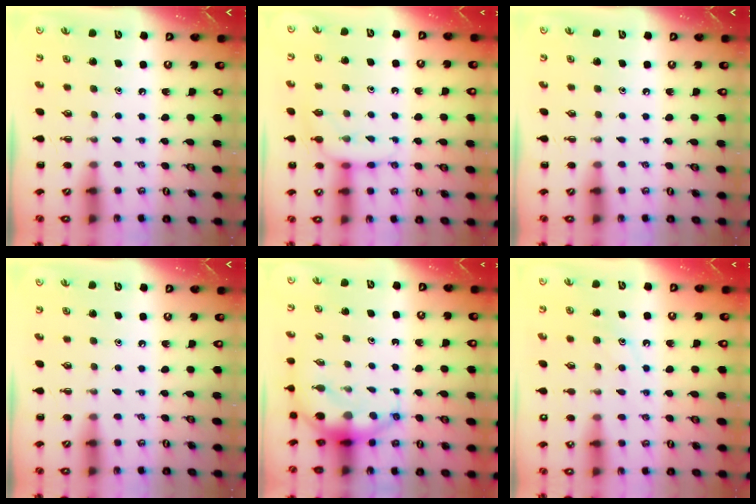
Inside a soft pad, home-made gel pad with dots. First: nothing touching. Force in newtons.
{"total": 7.8, "press": 7.7, "slide": 1.2}
{"total": 0.0}
{"total": 4.0, "press": 3.8, "slide": 1.2}
{"total": 7.1, "press": 6.9, "slide": 1.6}
{"total": 9.5, "press": 9.5, "slide": 1.3}